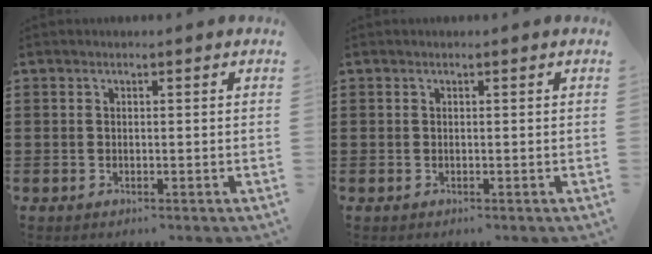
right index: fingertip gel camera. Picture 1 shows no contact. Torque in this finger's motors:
{"motor_torque": [0.70, 1.44, -0.01, 0.00]}